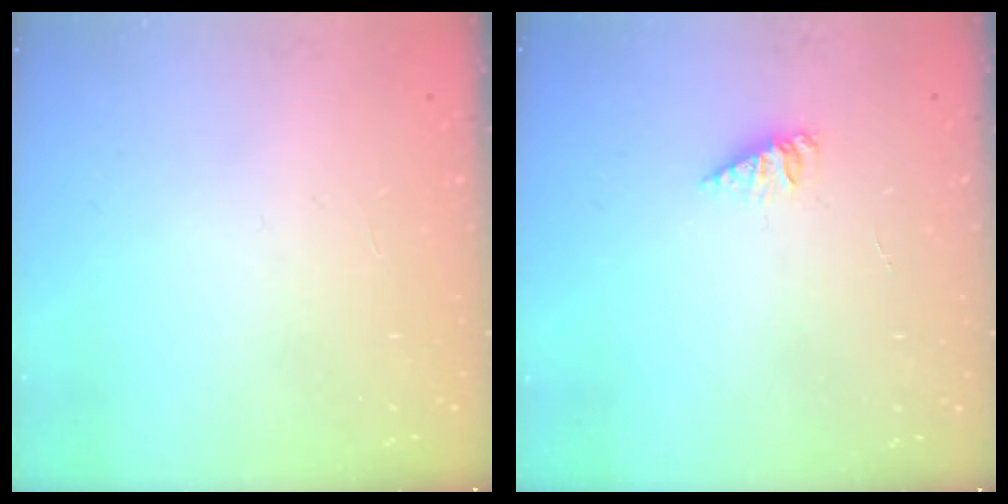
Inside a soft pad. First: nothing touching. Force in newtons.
{"total": 2.2, "press": 2.2, "slide": 0.3}